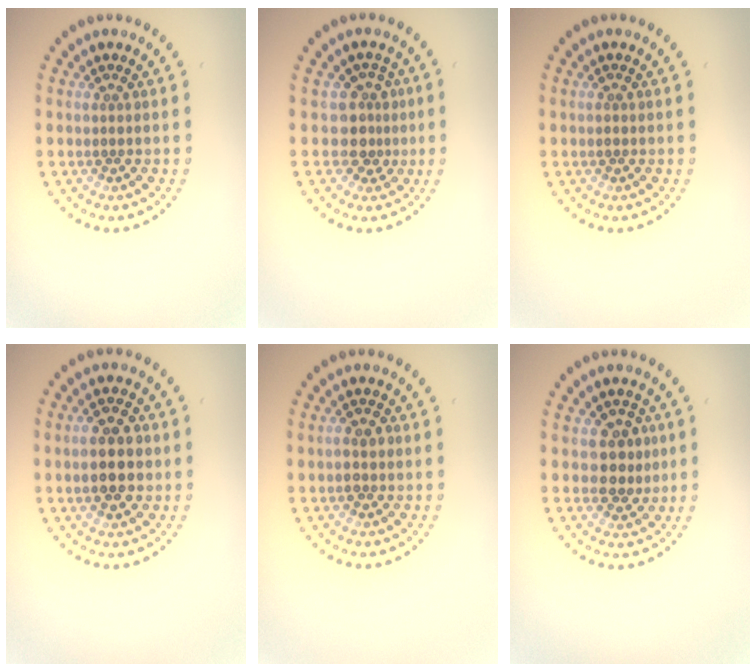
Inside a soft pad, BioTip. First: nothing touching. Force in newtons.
{"total": 2.5, "press": 1.8, "slide": 1.8}
{"total": 0.7, "press": 0.7, "slide": 0.1}
{"total": 4.6, "press": 4.6, "slide": 0.2}
{"total": 1.6, "press": 1.5, "slide": 0.4}
{"total": 2.7, "press": 2.5, "slide": 0.9}